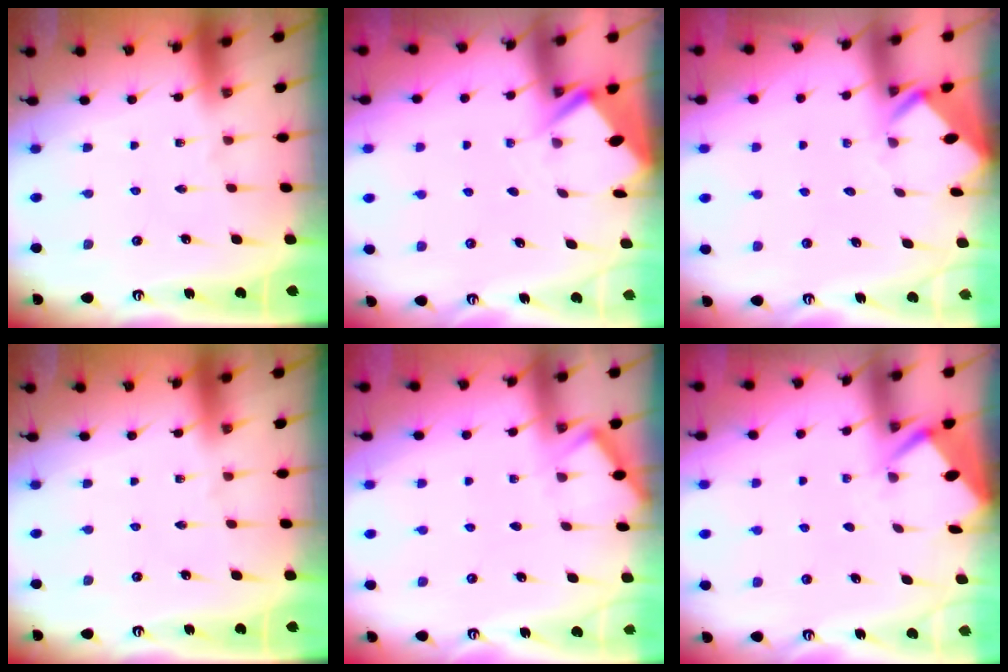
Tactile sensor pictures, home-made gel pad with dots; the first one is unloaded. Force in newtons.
{"total": 2.9, "press": 2.9, "slide": 0.4}
{"total": 3.5, "press": 3.5, "slide": 0.3}
{"total": 0.0}
{"total": 4.2, "press": 4.1, "slide": 0.4}
{"total": 2.6, "press": 2.6, "slide": 0.4}